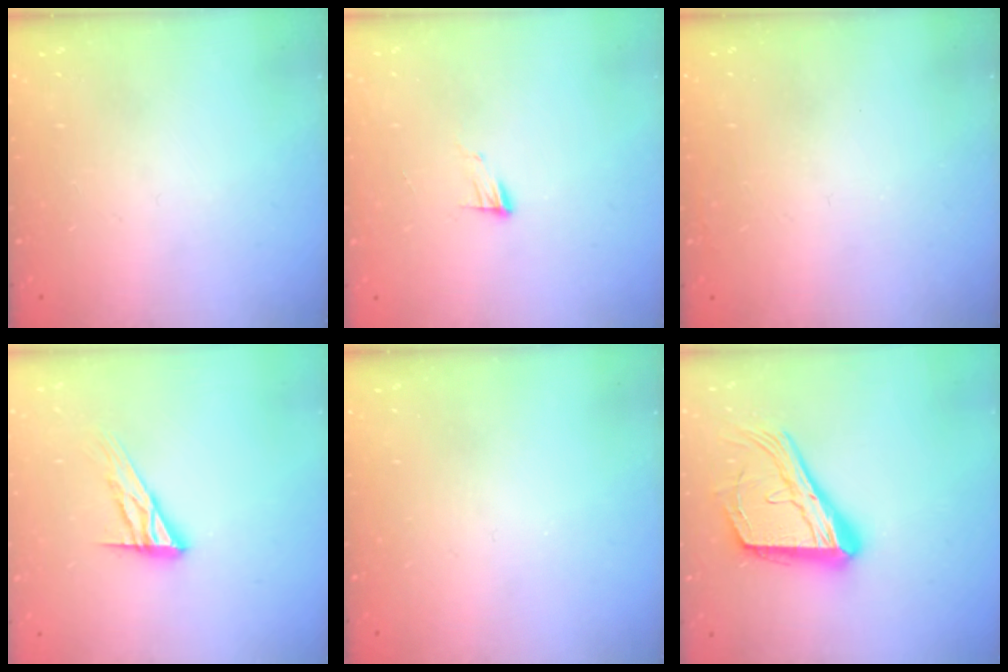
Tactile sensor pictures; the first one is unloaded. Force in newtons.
{"total": 5.1, "press": 5.1, "slide": 0.5}
{"total": 1.6, "press": 1.6, "slide": 0.1}
{"total": 12.0, "press": 12.0, "slide": 1.0}
{"total": 0.0}
{"total": 21.0, "press": 20.9, "slide": 2.7}